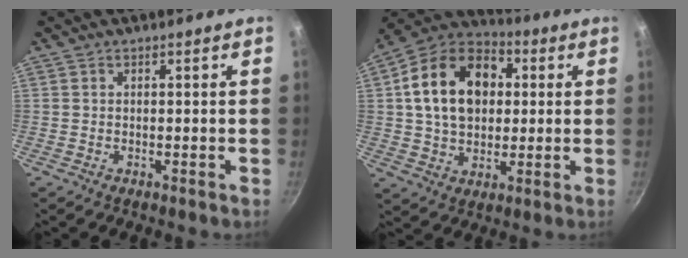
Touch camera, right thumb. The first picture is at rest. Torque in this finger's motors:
{"motor_torque": [-0.38, 2.52, 1.23, 0.44, 0.18]}